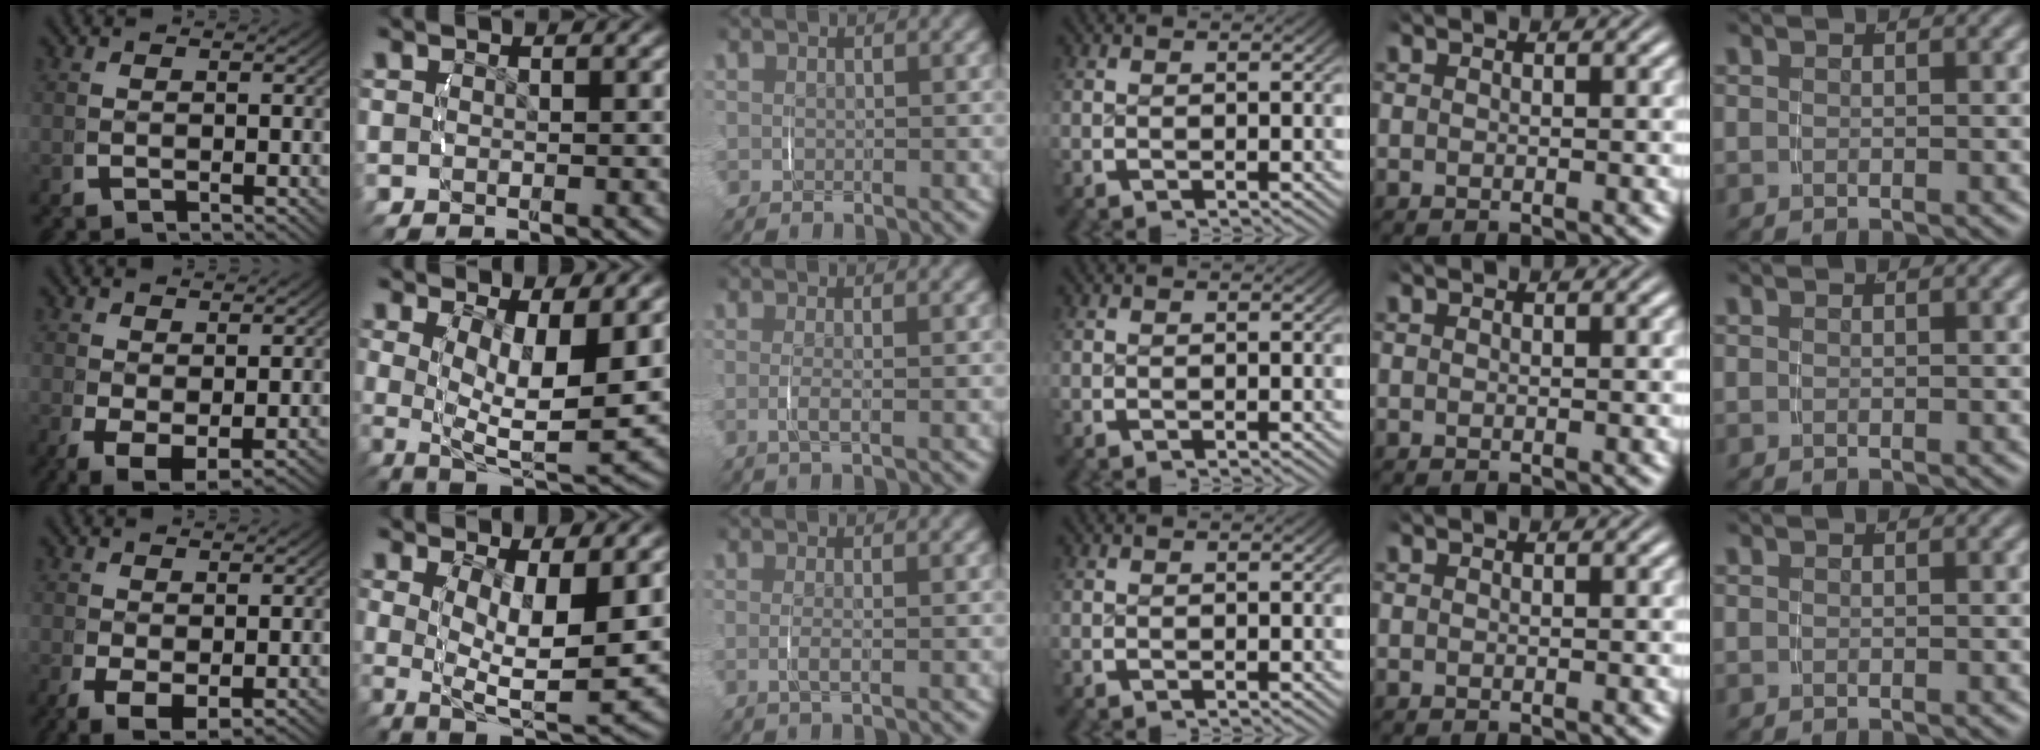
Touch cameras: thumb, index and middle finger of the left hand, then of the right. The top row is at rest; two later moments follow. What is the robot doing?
{"motion": "lift_and_place", "object": "toothpaste"}